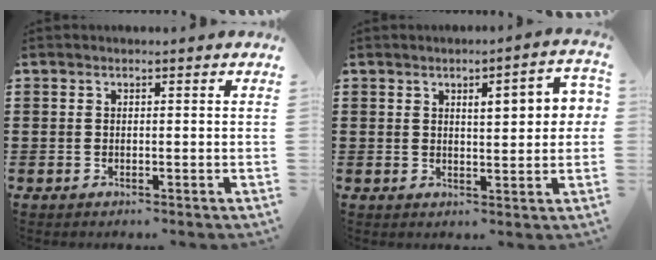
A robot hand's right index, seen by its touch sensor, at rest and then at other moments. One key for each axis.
{"total": 4.9, "fx": 1.3, "fy": 1.3, "fz": 4.5, "tx": -0.071, "ty": -0.001, "tz": 0.016}